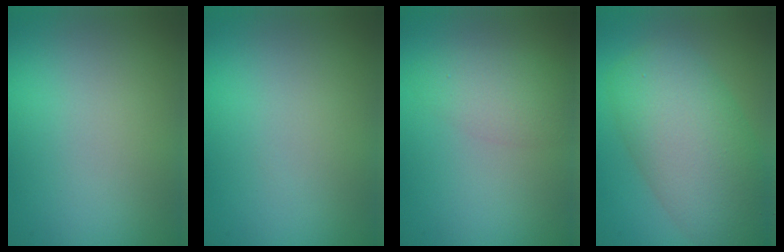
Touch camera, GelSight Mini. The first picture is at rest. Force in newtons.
{"total": 0.0}
{"total": 3.0, "press": 3.0, "slide": 0.0}
{"total": 9.3, "press": 9.2, "slide": 0.4}